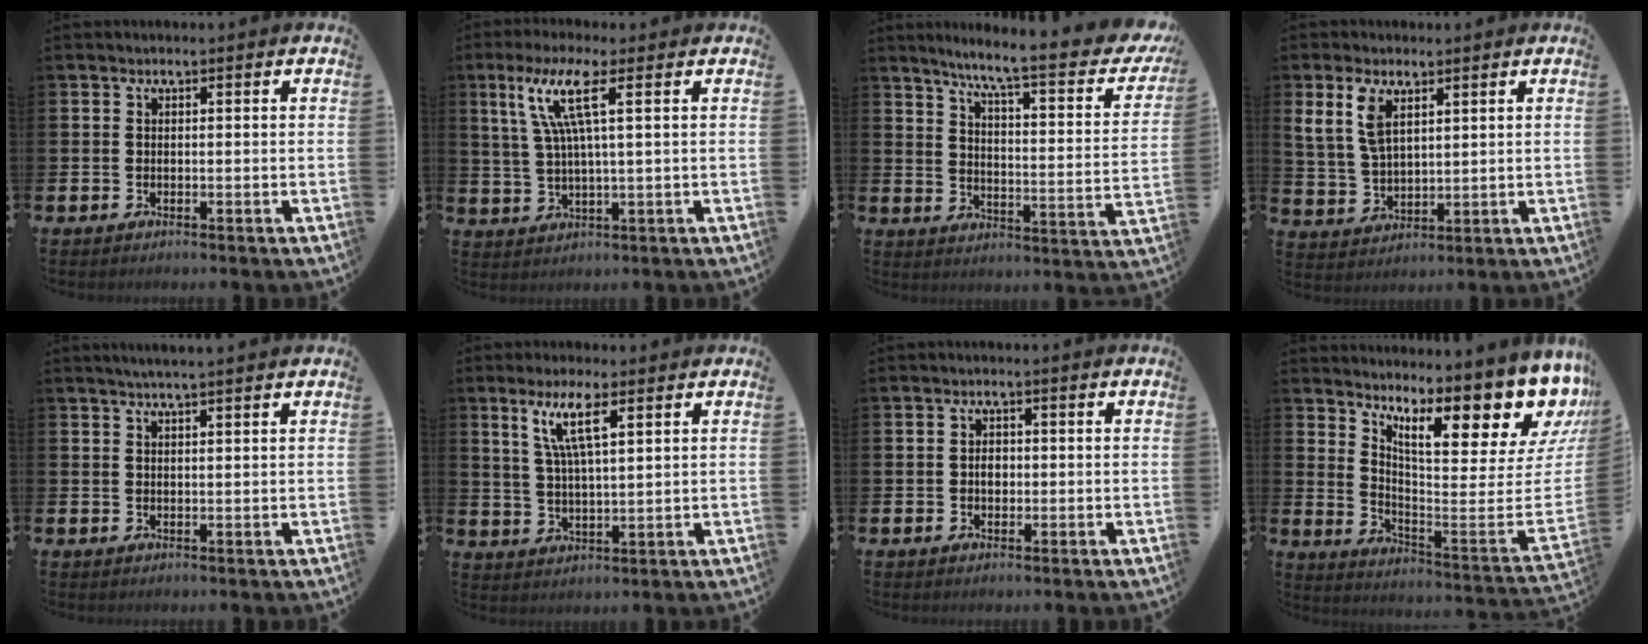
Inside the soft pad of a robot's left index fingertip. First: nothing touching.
{"total": 7.5, "force": [3.4, 0.7, 6.6], "torque": [-0.143, 0.004, 0.057]}
{"total": 7.7, "force": [6.1, 0.7, 4.7], "torque": [-0.092, -0.051, 0.089]}
{"total": 5.7, "force": [3.5, 2.9, 3.4], "torque": [-0.070, -0.001, 0.061]}
{"total": 2.3, "force": [2.1, -0.2, 0.9], "torque": [-0.017, -0.004, 0.038]}
{"total": 7.0, "force": [4.5, 1.3, 5.2], "torque": [-0.106, -0.008, 0.074]}
{"total": 1.9, "force": [-0.1, 1.4, 1.2], "torque": [-0.007, 0.001, -0.007]}
{"total": 11.4, "force": [8.0, 3.4, 7.4], "torque": [-0.122, -0.086, 0.126]}